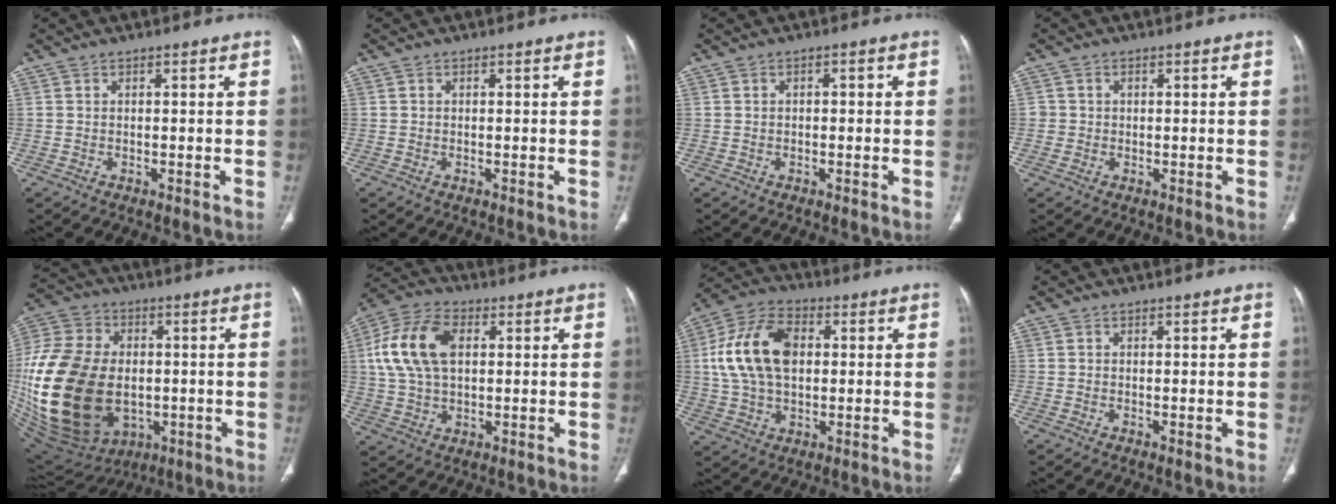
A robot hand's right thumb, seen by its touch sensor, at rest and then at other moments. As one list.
[{"total": 0.0}, {"total": 1.1, "force": [0.1, 0.7, 0.8], "torque": [-0.009, 0.005, -0.002]}, {"total": 1.5, "force": [0.0, 1.5, 0.1], "torque": [0.007, 0.005, 0.000]}, {"total": 31.1, "force": [-3.0, 21.0, 22.8], "torque": [-0.481, -0.012, -0.024]}, {"total": 13.8, "force": [2.8, 8.5, 10.5], "torque": [-0.209, 0.017, 0.049]}, {"total": 15.4, "force": [2.1, 9.9, 11.7], "torque": [-0.213, 0.017, 0.036]}, {"total": 0.0}]